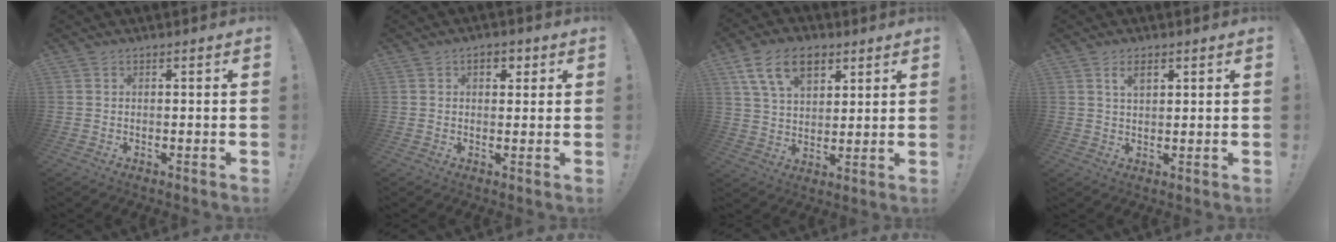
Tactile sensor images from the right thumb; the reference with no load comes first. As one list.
[{"total": 3.9, "force": [1.5, 2.5, 2.5], "torque": [-0.029, 0.000, 0.021]}, {"total": 14.6, "force": [7.4, 9.2, 8.6], "torque": [-0.135, -0.022, 0.139]}, {"total": 4.1, "force": [2.0, 1.8, 3.0], "torque": [-0.041, -0.006, 0.031]}]